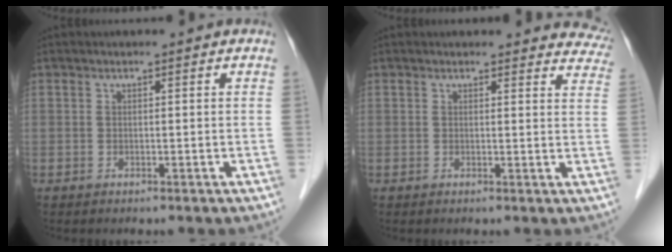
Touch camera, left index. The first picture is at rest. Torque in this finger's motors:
{"motor_torque": [0.85, -1.00, 0.13, 0.00]}